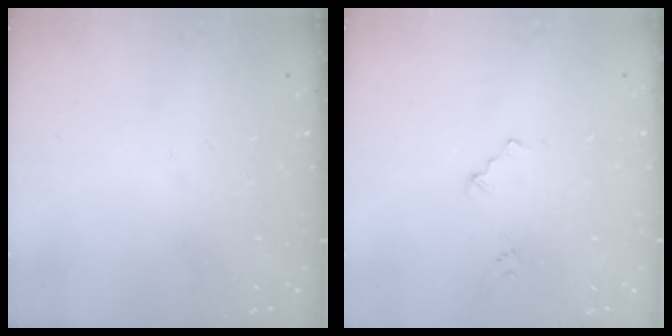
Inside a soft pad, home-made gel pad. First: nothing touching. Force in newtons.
{"total": 1.8, "press": 1.5, "slide": 0.9}